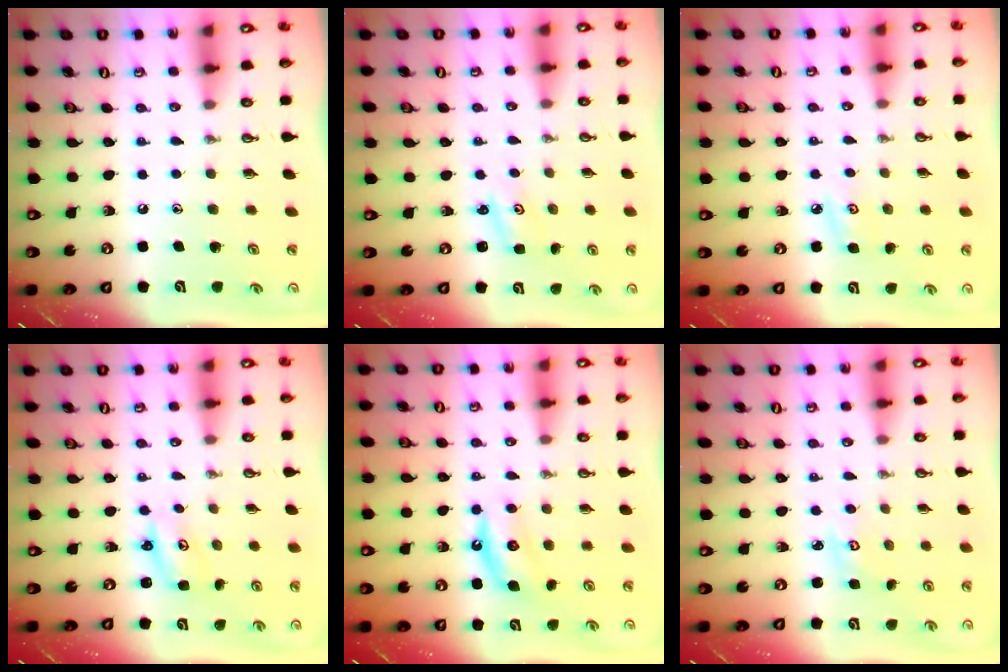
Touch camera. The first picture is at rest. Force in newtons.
{"total": 2.0, "press": 2.0, "slide": 0.2}
{"total": 3.7, "press": 3.6, "slide": 0.4}
{"total": 2.6, "press": 2.6, "slide": 0.2}
{"total": 5.7, "press": 5.6, "slide": 0.4}
{"total": 2.8, "press": 2.8, "slide": 0.3}